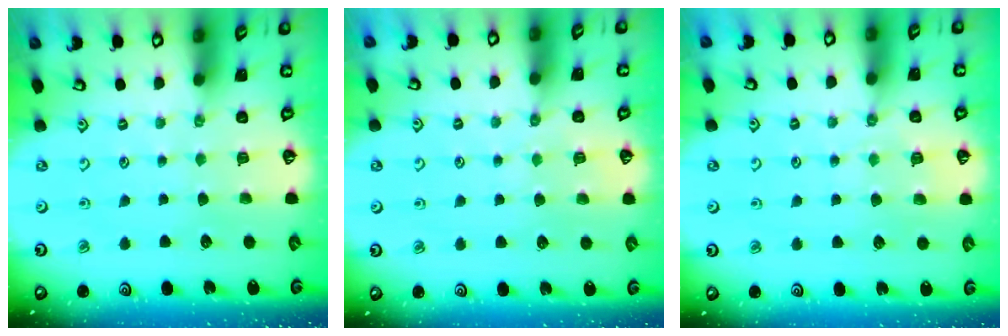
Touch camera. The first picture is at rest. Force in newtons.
{"total": 5.3, "press": 5.3, "slide": 0.7}
{"total": 4.2, "press": 4.2, "slide": 0.6}